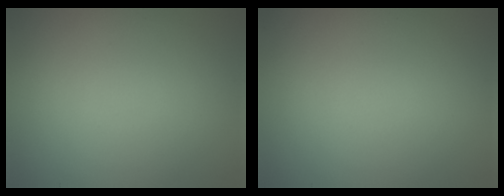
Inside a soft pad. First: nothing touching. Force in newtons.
{"total": 0.0}